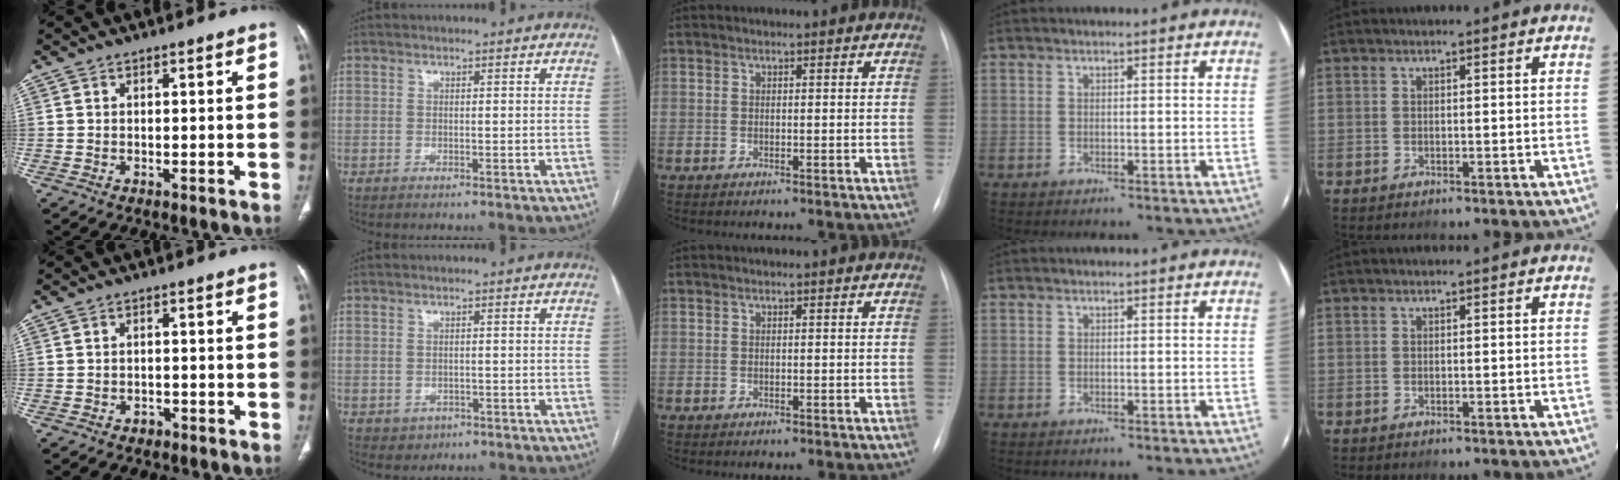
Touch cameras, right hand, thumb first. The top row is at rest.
{"thumb": {"total": 1.6, "force": [-1.0, 1.1, 0.5], "torque": [-0.010, 0.006, -0.013]}, "index": {"total": 1.9, "force": [-0.7, 1.6, 0.6], "torque": [-0.008, 0.002, 0.000]}}